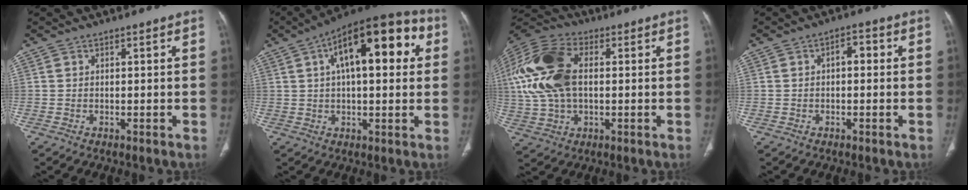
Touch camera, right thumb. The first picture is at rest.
{"total": 19.5, "force": [5.6, 8.2, 16.8], "torque": [-0.222, 0.028, 0.074]}
{"total": 20.2, "force": [2.4, 12.3, 15.8], "torque": [-0.361, 0.014, 0.042]}
{"total": 2.9, "force": [0.1, 1.6, 2.4], "torque": [-0.023, 0.011, -0.006]}